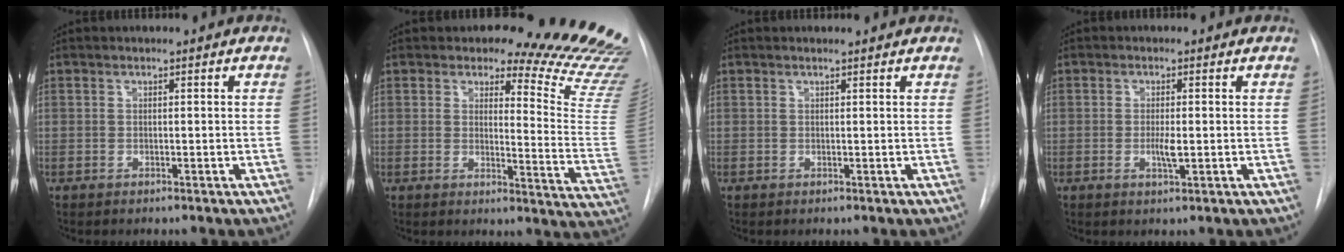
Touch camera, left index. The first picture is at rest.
{"total": 15.7, "force": [14.7, 2.5, 5.0], "torque": [-0.038, -0.131, 0.141]}
{"total": 1.6, "force": [1.6, 0.1, 0.4], "torque": [-0.013, 0.010, 0.018]}
{"total": 2.4, "force": [-0.3, 0.5, 2.3], "torque": [-0.045, -0.003, -0.004]}